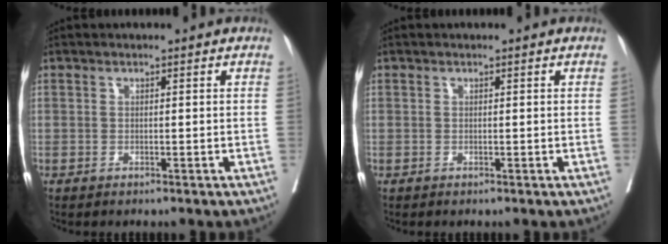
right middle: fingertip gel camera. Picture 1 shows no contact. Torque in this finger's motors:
{"motor_torque": [-0.13, -0.05, -0.02, -0.03]}